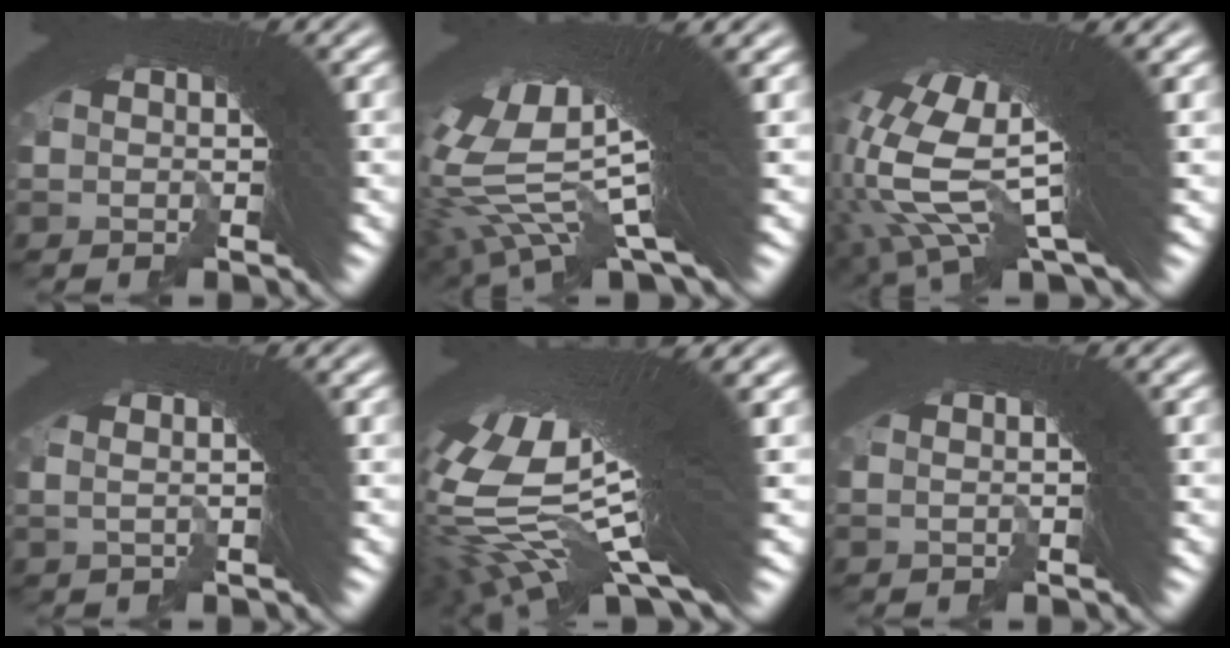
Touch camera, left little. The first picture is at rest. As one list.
[{"total": 16.7, "force": [4.6, 7.1, 14.5], "torque": [-0.256, -0.003, 0.080]}, {"total": 14.9, "force": [4.0, 6.8, 12.6], "torque": [-0.229, -0.010, 0.078]}, {"total": 3.2, "force": [1.3, 0.3, 2.9], "torque": [-0.025, 0.025, 0.009]}, {"total": 21.5, "force": [3.6, 8.9, 19.2], "torque": [-0.327, -0.010, 0.072]}, {"total": 1.6, "force": [0.7, -0.6, 1.4], "torque": [-0.003, 0.018, 0.004]}]